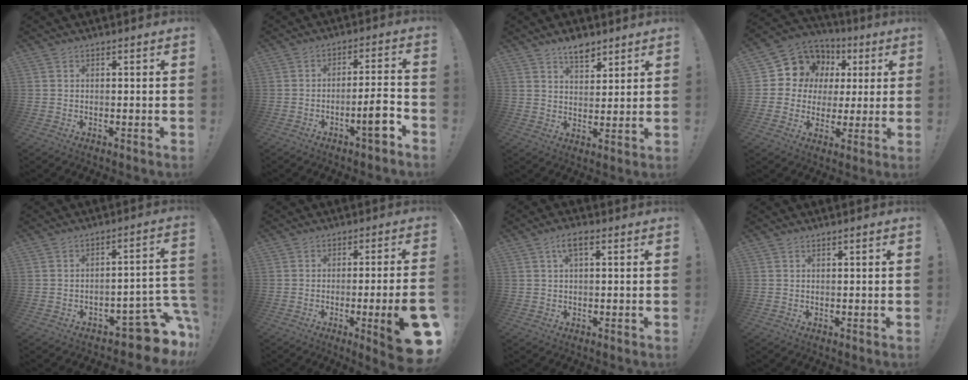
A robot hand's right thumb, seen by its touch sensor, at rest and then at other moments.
{"total": 9.1, "force": [-4.5, 1.4, 7.8], "torque": [-0.122, 0.020, -0.073]}
{"total": 6.9, "force": [5.3, 3.0, 3.1], "torque": [-0.041, -0.032, 0.094]}
{"total": 11.0, "force": [4.8, 9.5, 2.8], "torque": [-0.044, -0.036, 0.102]}
{"total": 10.1, "force": [-6.0, 4.0, 7.2], "torque": [-0.065, 0.029, -0.096]}
{"total": 13.8, "force": [-3.8, 1.6, 13.2], "torque": [-0.171, 0.001, -0.045]}
{"total": 4.0, "force": [1.4, 1.4, 3.5], "torque": [-0.065, 0.005, 0.023]}
{"total": 0.7, "force": [0.5, 0.0, 0.5], "torque": [-0.014, 0.001, 0.008]}